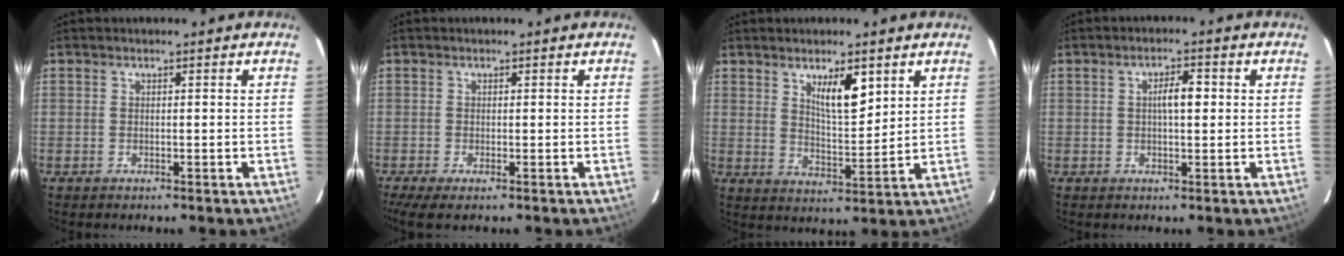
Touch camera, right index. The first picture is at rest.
{"total": 4.5, "force": [-3.1, 1.1, 3.1], "torque": [-0.055, -0.013, -0.052]}
{"total": 6.8, "force": [3.6, 1.7, 5.5], "torque": [-0.094, -0.008, 0.065]}
{"total": 3.5, "force": [0.4, 1.0, 3.3], "torque": [-0.058, 0.009, 0.006]}